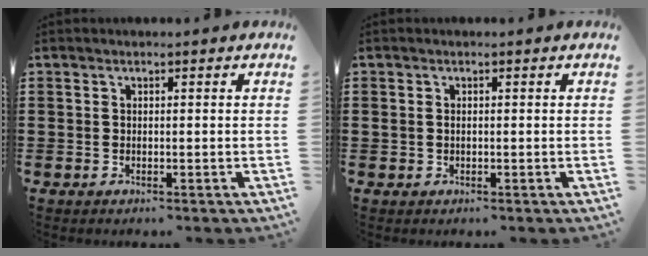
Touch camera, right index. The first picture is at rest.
{"total": 0.6, "force": [0.0, 0.5, 0.4], "torque": [-0.012, 0.001, 0.000]}